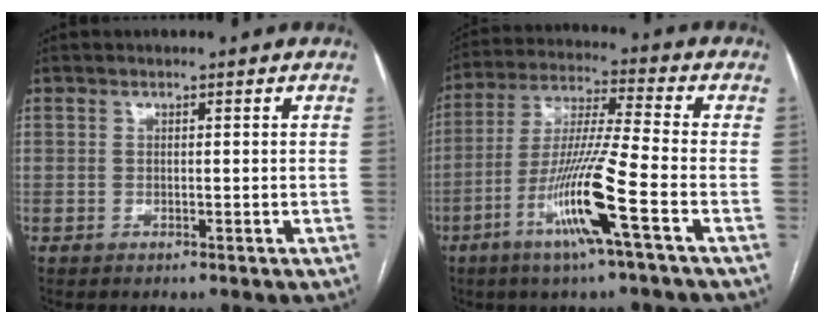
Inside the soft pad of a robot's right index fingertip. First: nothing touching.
{"total": 13.3, "force": [-5.7, -1.0, 12.0], "torque": [-0.239, -0.014, -0.112]}